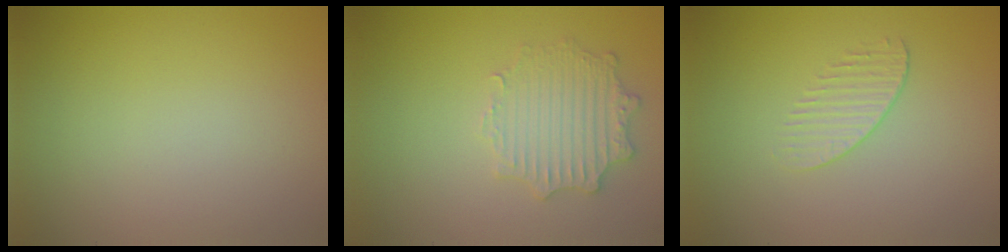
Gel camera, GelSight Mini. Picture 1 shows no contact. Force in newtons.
{"total": 2.9, "press": 2.9, "slide": 0.1}
{"total": 1.2, "press": 0.6, "slide": 1.0}